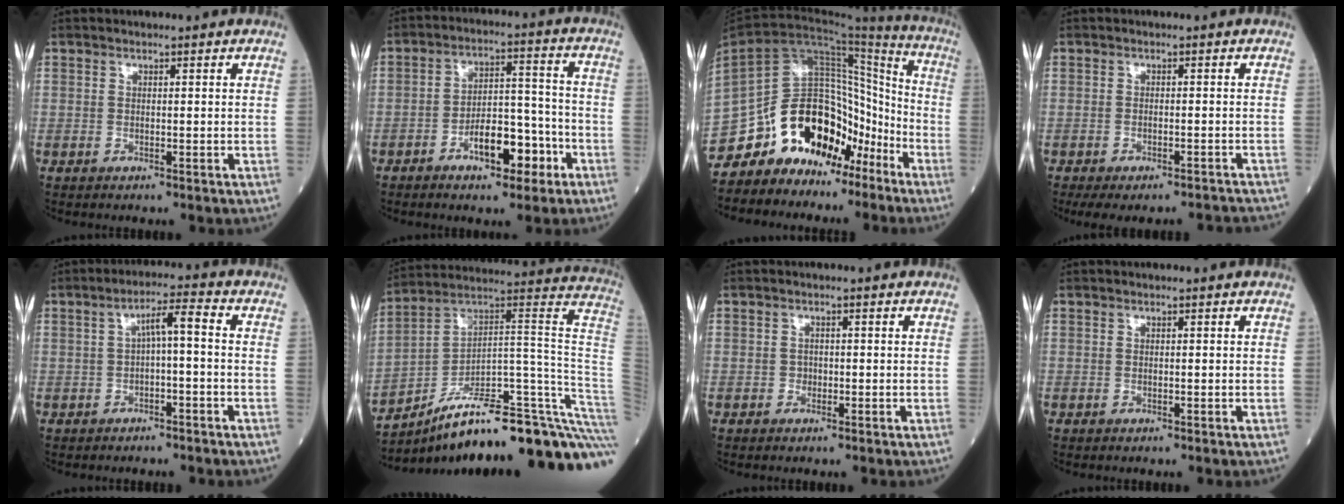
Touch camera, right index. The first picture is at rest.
{"total": 9.1, "force": [-4.6, 3.6, 7.0], "torque": [-0.115, 0.025, -0.071]}
{"total": 17.7, "force": [-12.9, 9.5, 7.5], "torque": [-0.137, 0.078, -0.218]}
{"total": 9.2, "force": [-8.3, 2.1, 3.2], "torque": [-0.041, 0.004, -0.099]}
{"total": 4.2, "force": [-0.2, 0.6, 4.2], "torque": [-0.066, 0.020, -0.003]}
{"total": 30.2, "force": [-21.2, 3.6, 21.2], "torque": [-0.169, 0.036, -0.305]}
{"total": 0.9, "force": [-0.4, 0.8, 0.2], "torque": [0.004, 0.005, -0.008]}
{"total": 0.0}